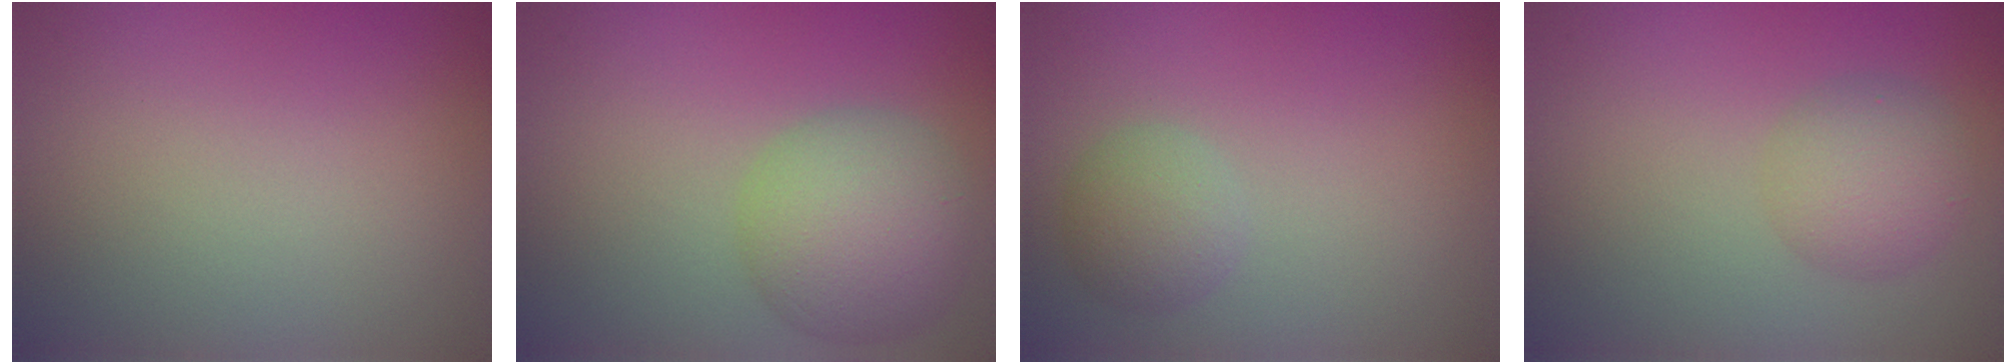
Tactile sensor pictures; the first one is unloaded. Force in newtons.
{"total": 6.3, "press": 6.3, "slide": 0.3}
{"total": 2.2, "press": 2.2, "slide": 0.1}
{"total": 3.5, "press": 3.5, "slide": 0.1}